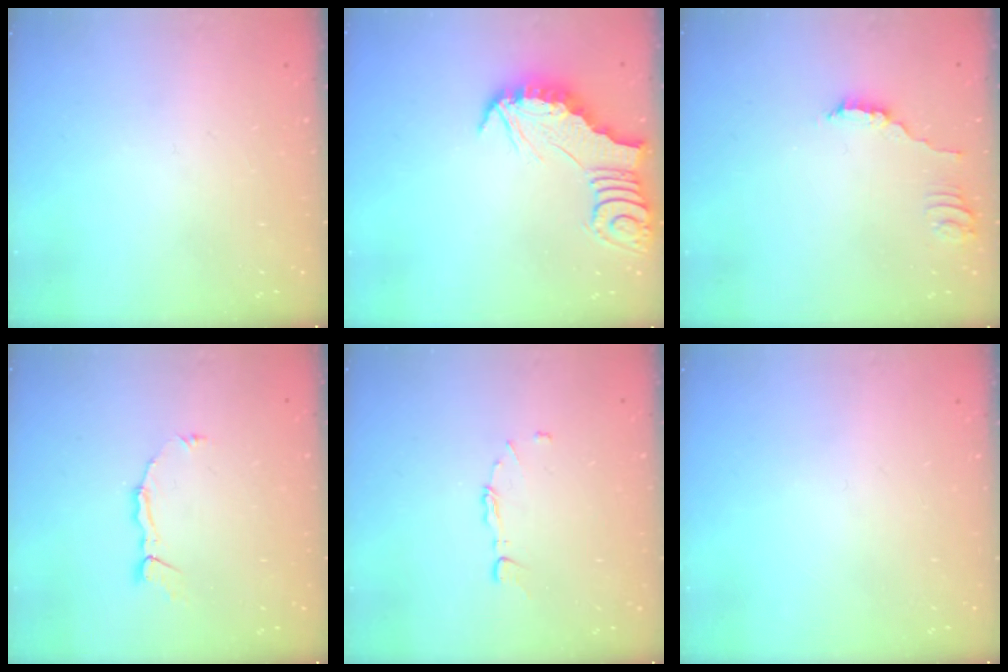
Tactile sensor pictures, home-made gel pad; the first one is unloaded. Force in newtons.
{"total": 3.0, "press": 3.0, "slide": 0.3}
{"total": 1.8, "press": 1.8, "slide": 0.3}
{"total": 3.5, "press": 3.5, "slide": 0.3}
{"total": 6.9, "press": 6.9, "slide": 0.5}
{"total": 0.0}